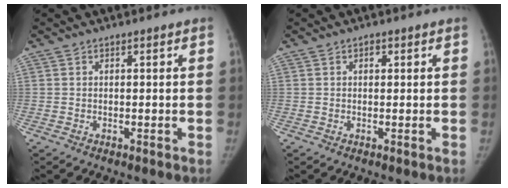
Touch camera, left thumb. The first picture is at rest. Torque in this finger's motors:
{"motor_torque": [0.31, 0.17, 0.16, -0.41, 0.05]}